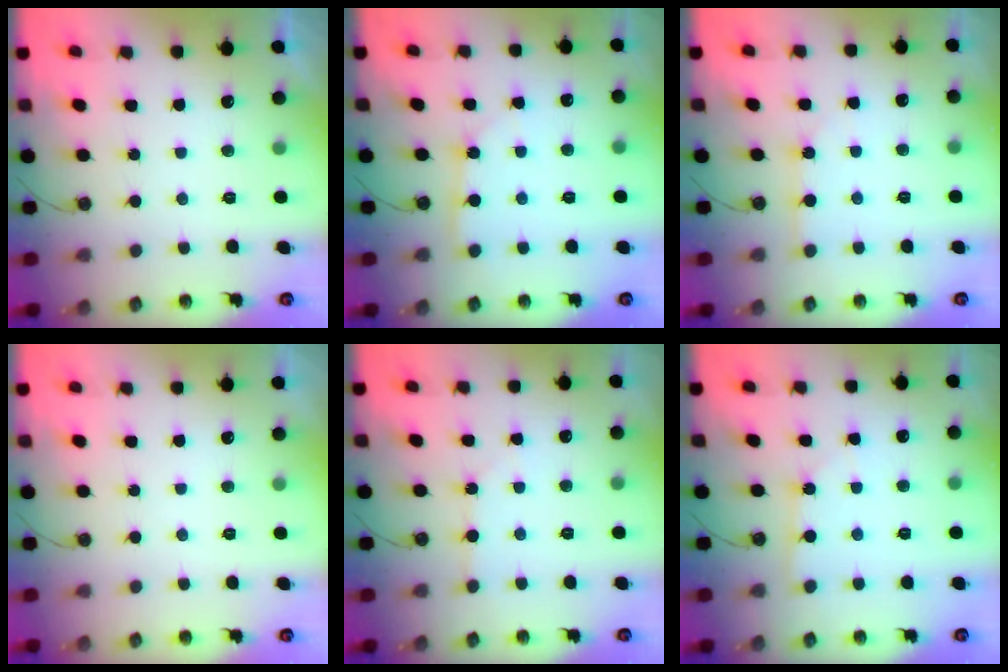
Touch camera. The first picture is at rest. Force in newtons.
{"total": 2.9, "press": 2.9, "slide": 0.1}
{"total": 2.5, "press": 2.5, "slide": 0.3}
{"total": 0.0}
{"total": 2.9, "press": 2.8, "slide": 0.4}
{"total": 2.4, "press": 2.4, "slide": 0.2}